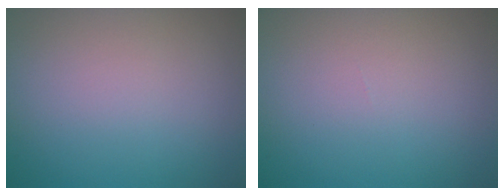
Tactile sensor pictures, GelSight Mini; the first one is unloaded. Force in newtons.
{"total": 0.0}